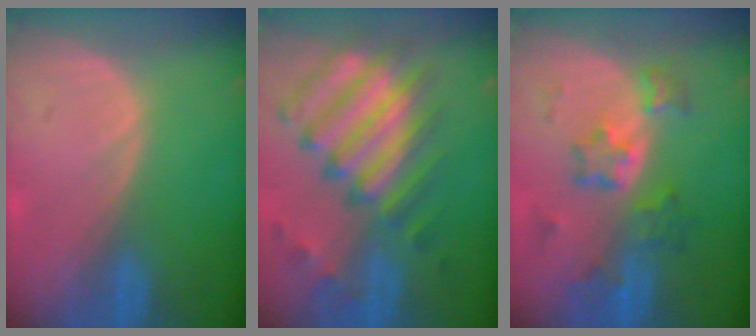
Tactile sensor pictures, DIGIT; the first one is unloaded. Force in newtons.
{"total": 11.9, "press": 10.4, "slide": 5.7}
{"total": 7.0, "press": 6.5, "slide": 2.6}